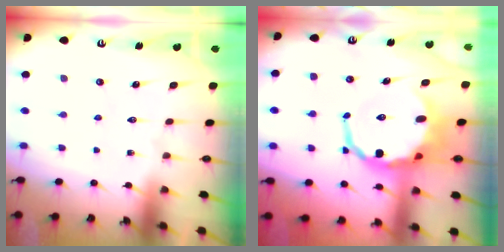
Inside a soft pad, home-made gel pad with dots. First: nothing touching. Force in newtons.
{"total": 9.3, "press": 9.0, "slide": 2.3}